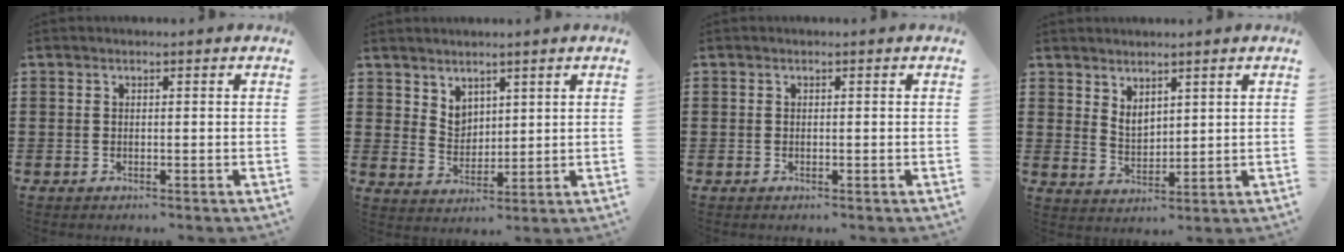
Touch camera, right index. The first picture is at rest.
{"total": 3.8, "force": [3.2, 2.0, 0.3], "torque": [-0.017, -0.003, 0.062]}
{"total": 0.0}
{"total": 3.2, "force": [2.5, 1.5, 1.0], "torque": [-0.027, 0.003, 0.048]}